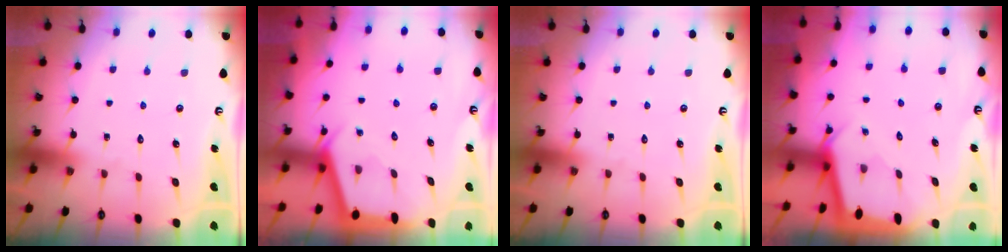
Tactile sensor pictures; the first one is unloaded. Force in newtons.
{"total": 2.9, "press": 2.9, "slide": 0.3}
{"total": 0.0}
{"total": 2.3, "press": 2.3, "slide": 0.2}